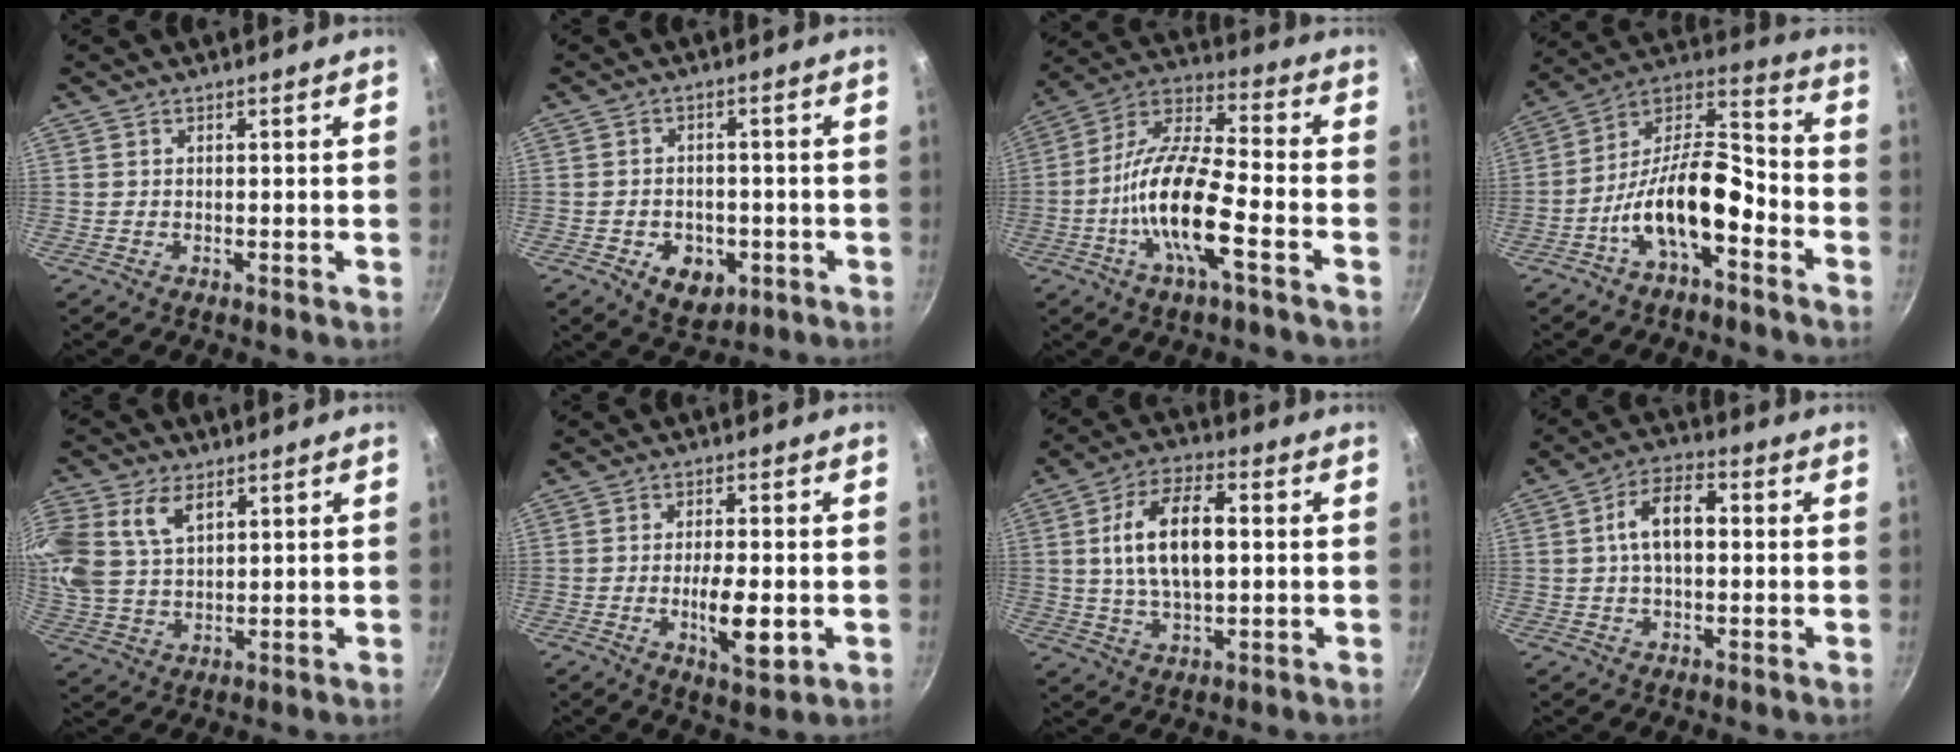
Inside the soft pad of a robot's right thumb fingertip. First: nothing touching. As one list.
[{"total": 7.1, "force": [-2.6, 5.0, 4.3], "torque": [-0.040, 0.013, -0.029]}, {"total": 16.7, "force": [-5.0, 5.1, 15.1], "torque": [-0.295, 0.037, -0.097]}, {"total": 16.0, "force": [-6.1, 6.7, 13.2], "torque": [-0.226, 0.080, -0.110]}, {"total": 16.8, "force": [6.9, 10.7, 11.0], "torque": [-0.275, 0.007, 0.135]}, {"total": 8.2, "force": [-1.7, 3.0, 7.5], "torque": [-0.118, -0.006, -0.024]}, {"total": 13.4, "force": [1.5, 6.6, 11.6], "torque": [-0.206, 0.011, 0.025]}, {"total": 10.1, "force": [1.0, 5.5, 8.4], "torque": [-0.145, 0.025, 0.010]}]